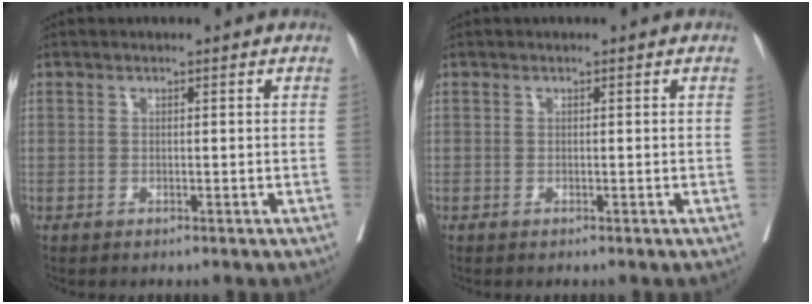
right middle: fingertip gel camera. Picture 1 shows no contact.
{"total": 0.0}